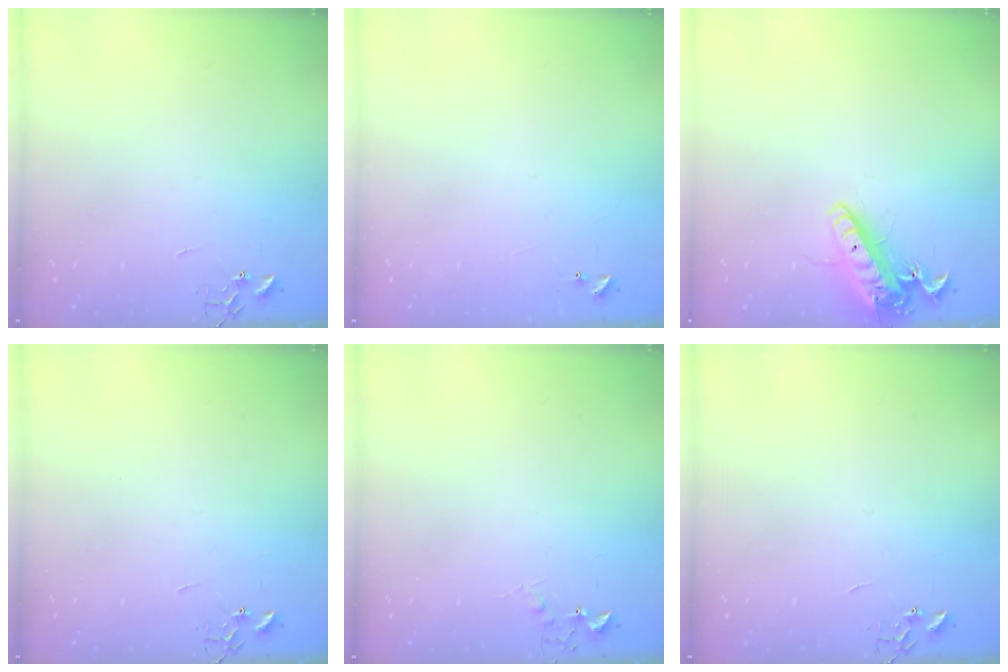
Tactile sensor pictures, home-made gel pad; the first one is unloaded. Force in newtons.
{"total": 4.1, "press": 4.1, "slide": 0.5}
{"total": 14.7, "press": 14.4, "slide": 2.8}
{"total": 0.0}
{"total": 6.6, "press": 6.6, "slide": 0.8}
{"total": 0.0}